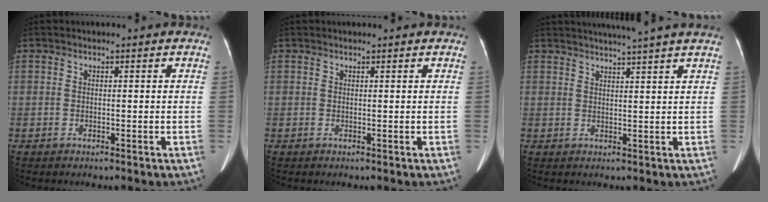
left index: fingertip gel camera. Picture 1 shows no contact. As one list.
[{"total": 0.7, "force": [0.6, 0.1, 0.2], "torque": [-0.005, 0.009, 0.009]}, {"total": 8.1, "force": [7.0, -1.6, 3.7], "torque": [-0.050, 0.012, 0.083]}]